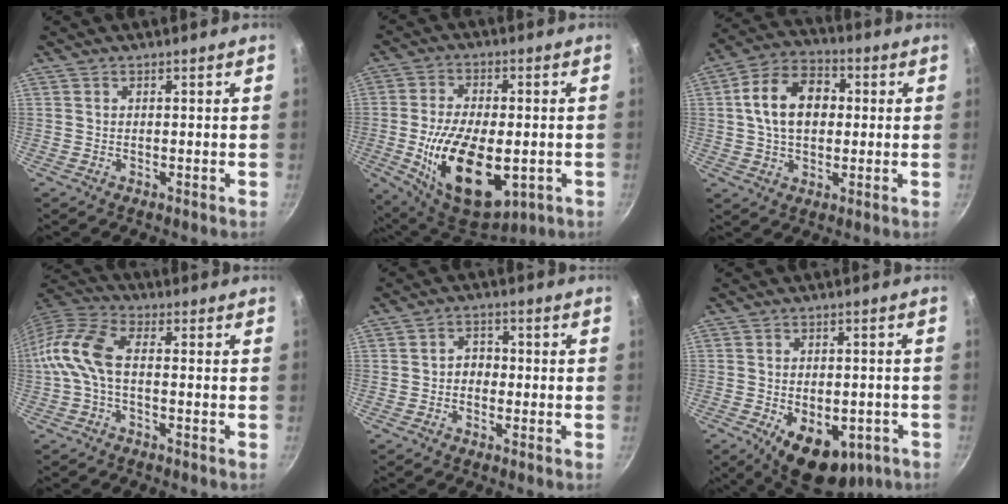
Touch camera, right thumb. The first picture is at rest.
{"total": 19.8, "force": [-4.0, 10.5, 16.3], "torque": [-0.270, 0.003, -0.054]}
{"total": 13.1, "force": [1.5, 9.1, 9.4], "torque": [-0.129, 0.022, 0.013]}
{"total": 9.8, "force": [-1.3, 5.0, 8.3], "torque": [-0.183, 0.031, -0.044]}
{"total": 3.2, "force": [-0.8, 2.6, 1.6], "torque": [-0.005, 0.013, -0.018]}
{"total": 13.1, "force": [-5.4, 7.6, 9.2], "torque": [-0.093, 0.005, -0.059]}